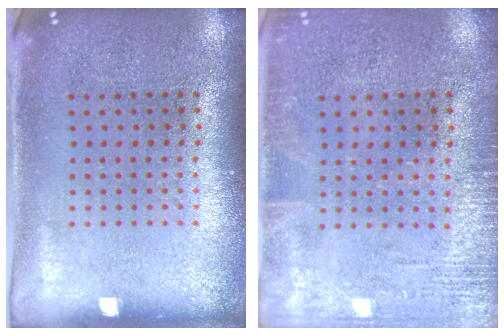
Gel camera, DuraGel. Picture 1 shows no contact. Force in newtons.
{"total": 2.4, "press": 2.4, "slide": 0.3}